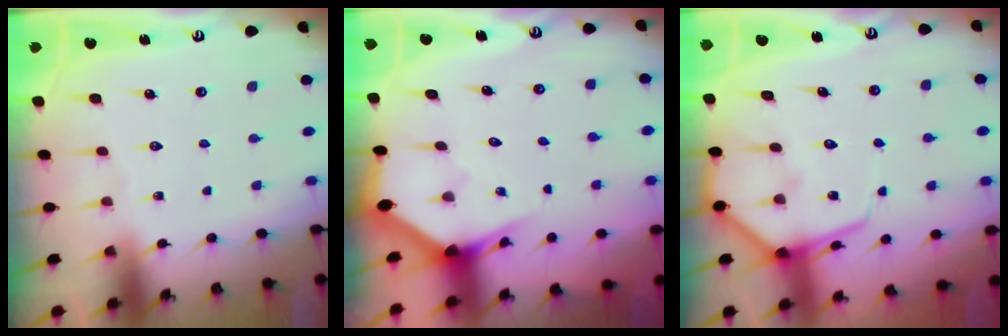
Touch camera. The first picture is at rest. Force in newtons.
{"total": 2.7, "press": 2.7, "slide": 0.1}
{"total": 7.6, "press": 7.5, "slide": 0.9}